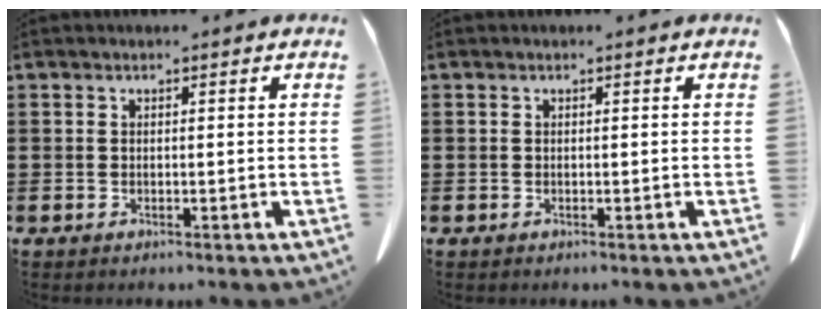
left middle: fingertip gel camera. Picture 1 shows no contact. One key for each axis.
{"total": 0.0}